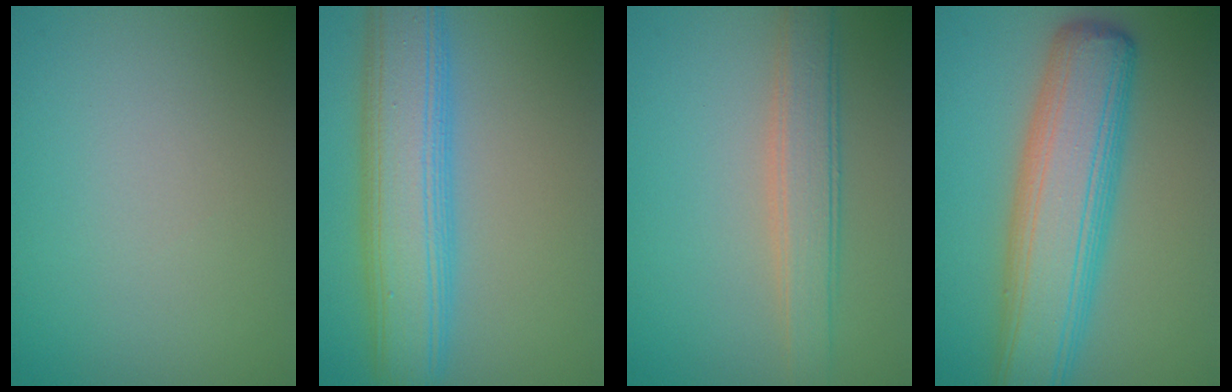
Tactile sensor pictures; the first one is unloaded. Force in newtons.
{"total": 8.3, "press": 8.3, "slide": 0.2}
{"total": 3.8, "press": 3.7, "slide": 0.4}
{"total": 9.3, "press": 9.3, "slide": 0.3}